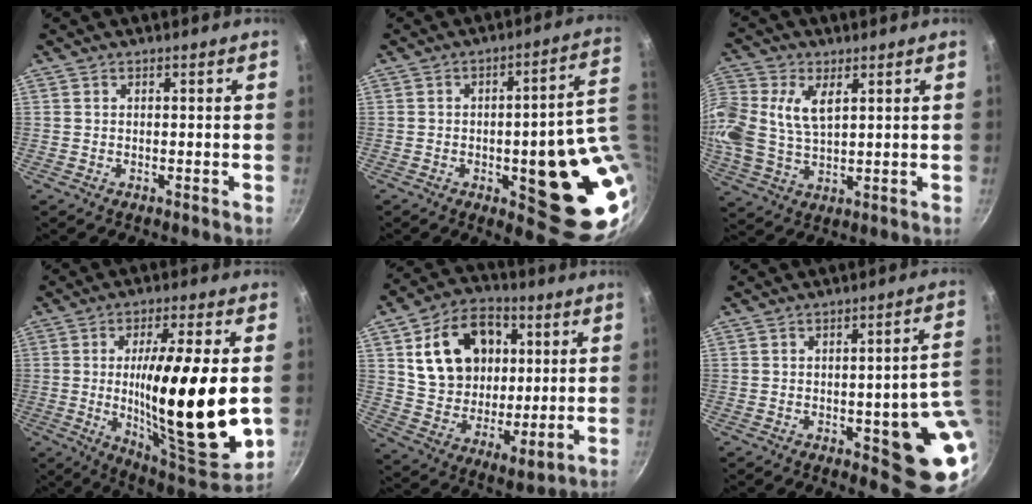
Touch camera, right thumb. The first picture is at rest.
{"total": 20.6, "force": [-1.9, 6.8, 19.3], "torque": [-0.186, -0.005, -0.018]}
{"total": 14.1, "force": [4.0, 8.9, 10.1], "torque": [-0.233, 0.007, 0.078]}
{"total": 24.5, "force": [-0.6, 5.9, 23.8], "torque": [-0.366, -0.022, -0.005]}
{"total": 21.5, "force": [6.0, 15.4, 13.7], "torque": [-0.199, -0.016, 0.104]}
{"total": 15.0, "force": [-2.4, 5.1, 13.9], "torque": [-0.109, 0.009, -0.029]}